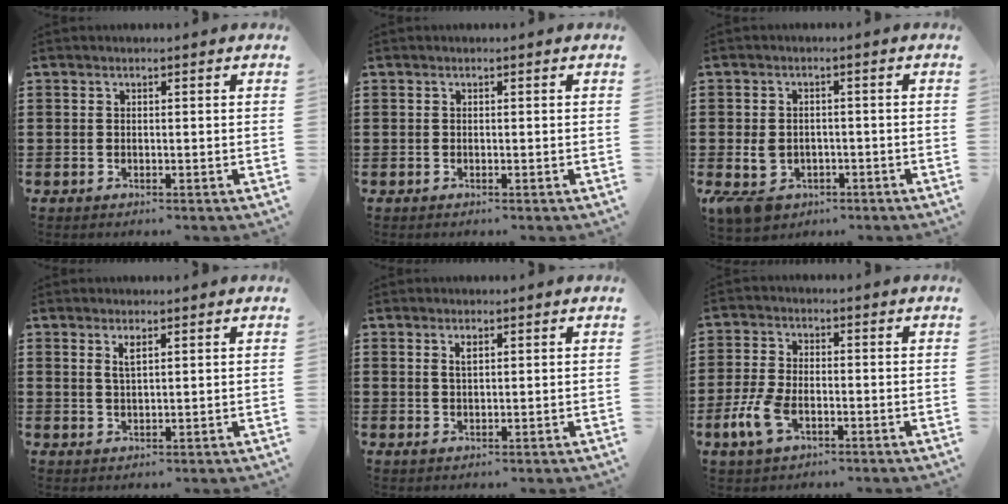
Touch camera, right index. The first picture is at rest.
{"total": 0.0}
{"total": 3.7, "force": [-1.8, 2.6, 1.9], "torque": [-0.060, -0.005, -0.041]}
{"total": 2.1, "force": [1.2, 0.6, 1.6], "torque": [-0.033, 0.003, 0.020]}
{"total": 1.7, "force": [0.7, 0.6, 1.4], "torque": [-0.030, 0.002, 0.011]}
{"total": 6.2, "force": [-2.4, 3.2, 4.8], "torque": [-0.121, -0.006, -0.050]}